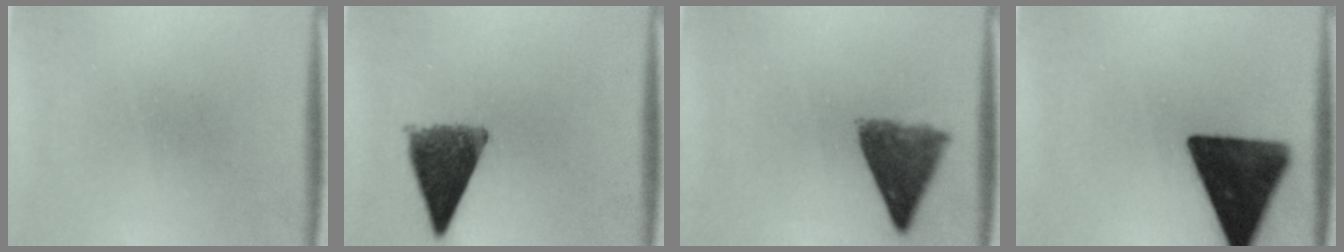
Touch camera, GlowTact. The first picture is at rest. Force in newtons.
{"total": 9.6}
{"total": 7.7}
{"total": 16.5}